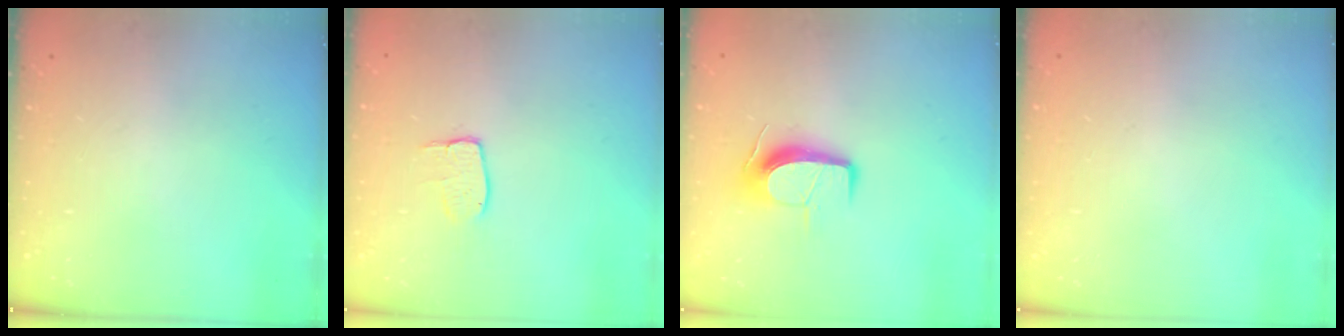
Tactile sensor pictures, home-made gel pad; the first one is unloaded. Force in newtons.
{"total": 6.3, "press": 6.3, "slide": 0.2}
{"total": 10.2, "press": 10.2, "slide": 0.8}
{"total": 0.0}